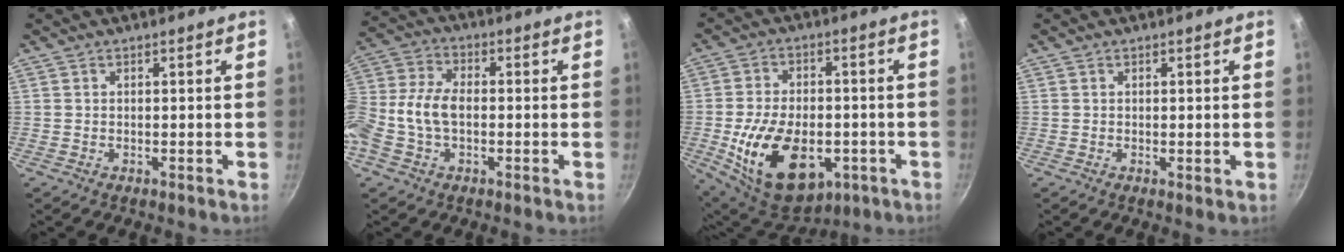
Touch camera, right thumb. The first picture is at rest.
{"total": 10.0, "force": [-1.5, 6.3, 7.7], "torque": [-0.156, 0.031, -0.046]}
{"total": 20.0, "force": [-5.3, 12.2, 15.0], "torque": [-0.237, 0.008, -0.071]}
{"total": 0.6, "force": [0.2, 0.0, 0.5], "torque": [-0.008, -0.005, 0.002]}